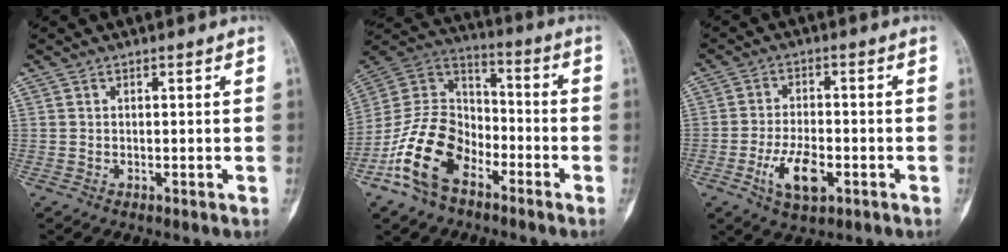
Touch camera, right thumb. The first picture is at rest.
{"total": 16.1, "force": [-8.2, 10.1, 9.4], "torque": [-0.173, 0.066, -0.164]}
{"total": 8.2, "force": [-3.0, 3.9, 6.6], "torque": [-0.119, 0.008, -0.051]}